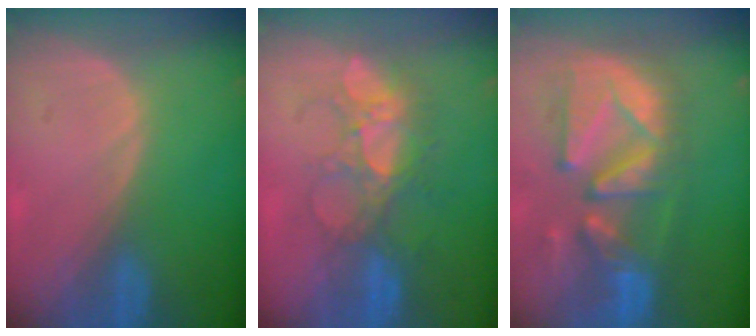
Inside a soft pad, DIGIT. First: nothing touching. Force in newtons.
{"total": 6.8, "press": 6.6, "slide": 1.6}
{"total": 12.1, "press": 11.0, "slide": 5.1}